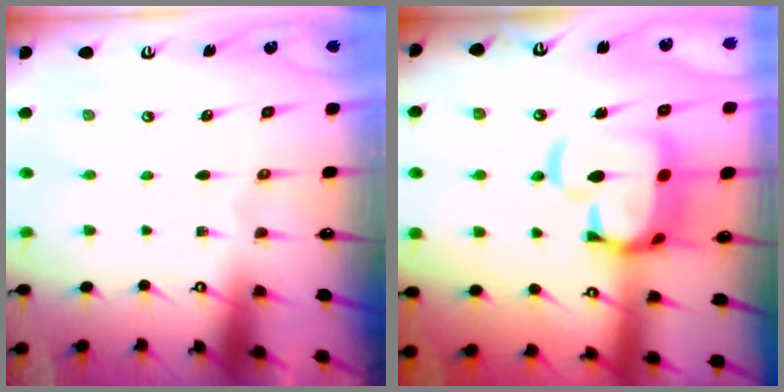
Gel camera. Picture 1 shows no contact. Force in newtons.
{"total": 11.8, "press": 11.6, "slide": 1.8}